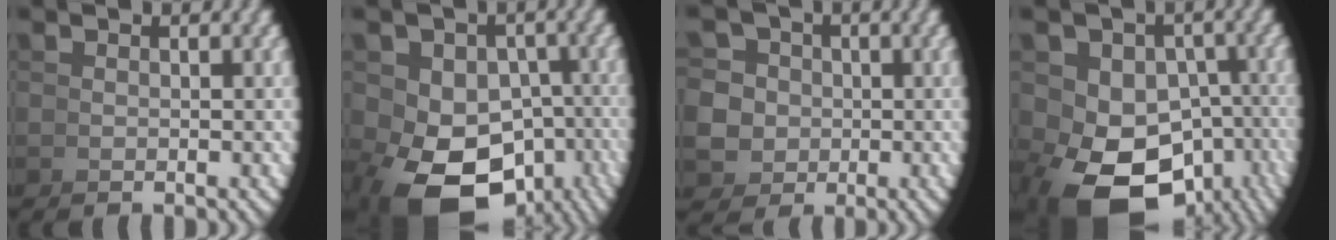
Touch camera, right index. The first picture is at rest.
{"total": 11.4, "force": [-4.8, 7.6, 7.1], "torque": [-0.155, -0.078, -0.039]}
{"total": 8.1, "force": [-0.6, 7.4, 3.2], "torque": [-0.065, -0.020, -0.005]}
{"total": 12.9, "force": [-5.4, 8.7, 7.9], "torque": [-0.170, -0.080, -0.049]}